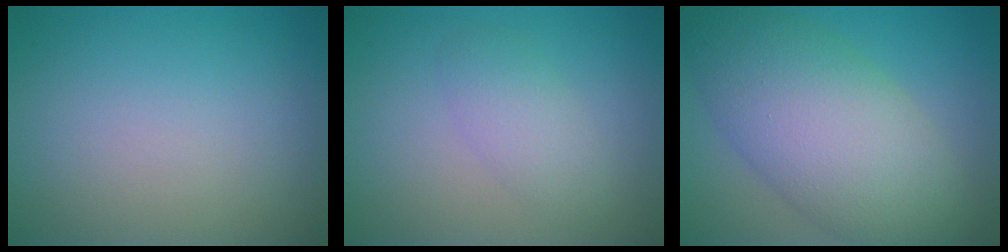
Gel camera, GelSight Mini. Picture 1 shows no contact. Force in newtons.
{"total": 2.4, "press": 2.4, "slide": 0.1}
{"total": 10.0, "press": 10.0, "slide": 0.4}